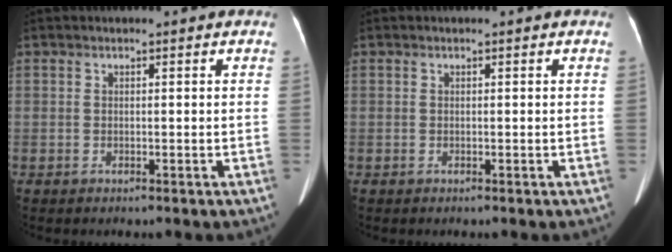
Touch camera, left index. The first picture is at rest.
{"total": 0.0}